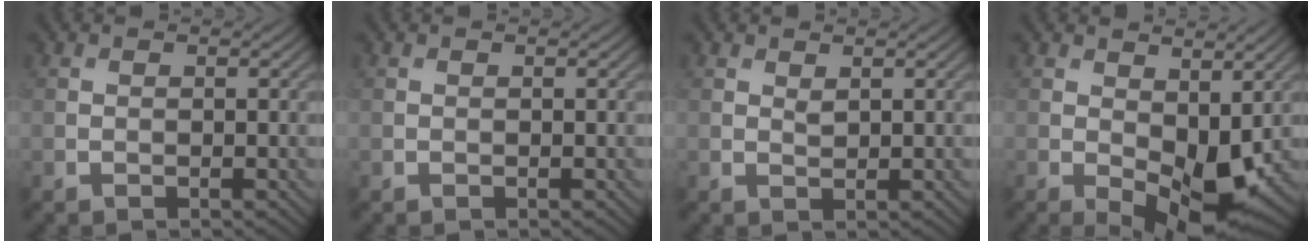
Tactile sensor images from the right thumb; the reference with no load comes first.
{"total": 0.0}
{"total": 0.9, "force": [0.6, 0.3, 0.5], "torque": [-0.013, -0.004, 0.013]}
{"total": 8.8, "force": [-0.7, 4.5, 7.6], "torque": [-0.120, -0.015, -0.002]}